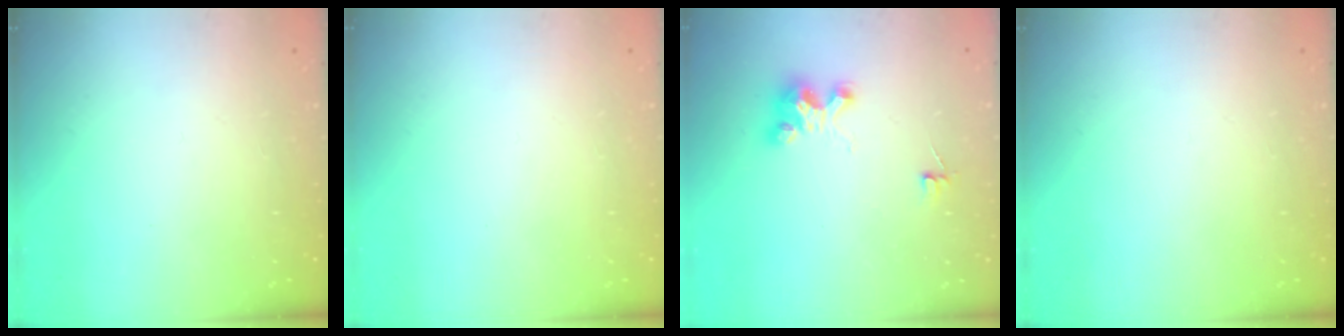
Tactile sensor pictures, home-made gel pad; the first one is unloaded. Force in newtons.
{"total": 0.0}
{"total": 4.1, "press": 4.1, "slide": 0.2}
{"total": 0.0}